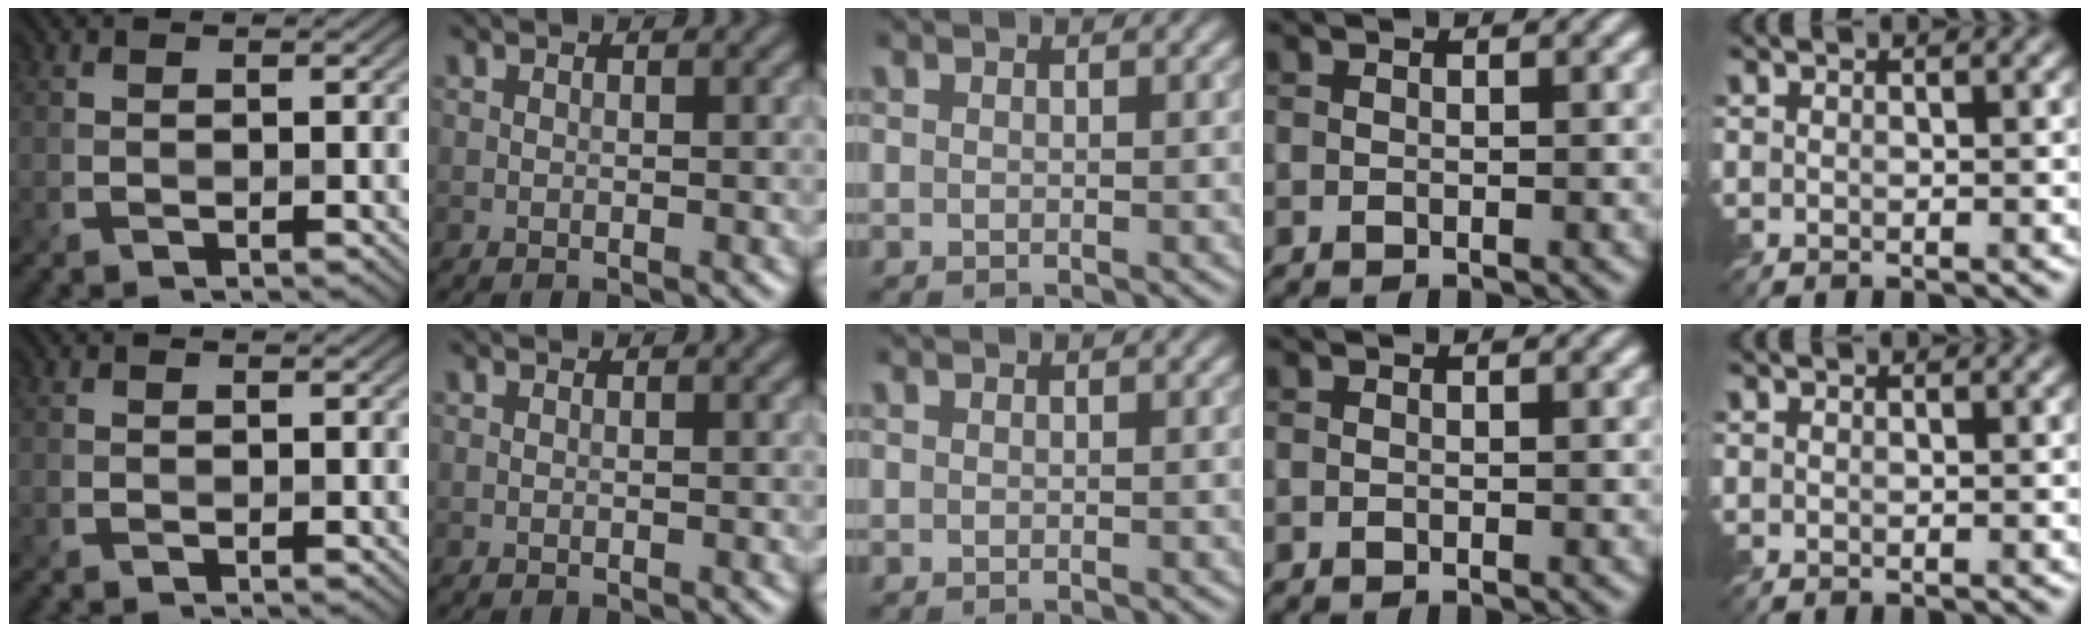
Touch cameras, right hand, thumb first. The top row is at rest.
{}